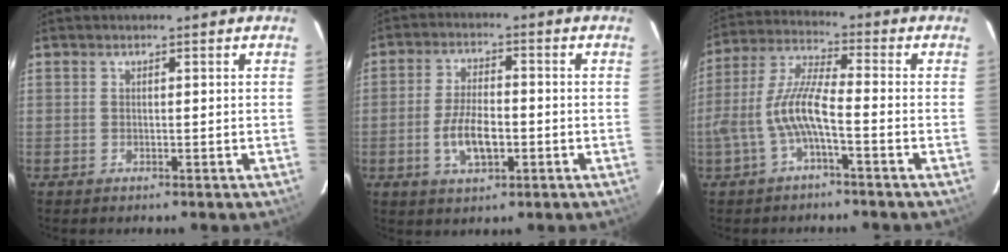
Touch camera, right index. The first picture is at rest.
{"total": 7.9, "force": [-2.3, 3.5, 6.7], "torque": [-0.137, -0.003, -0.038]}
{"total": 9.0, "force": [-3.1, 1.7, 8.3], "torque": [-0.190, 0.009, -0.056]}